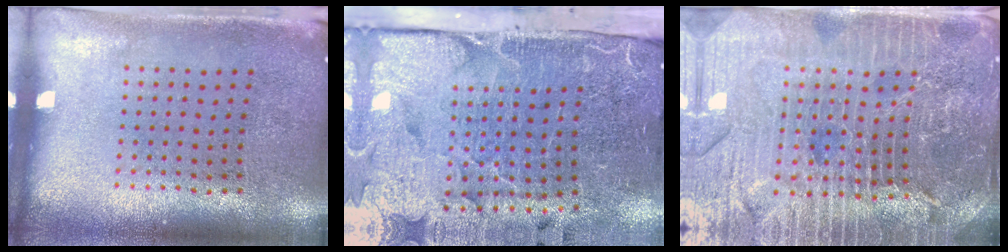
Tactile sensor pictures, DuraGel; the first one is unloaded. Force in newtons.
{"total": 5.2, "press": 4.0, "slide": 3.3}
{"total": 5.4, "press": 4.9, "slide": 2.3}